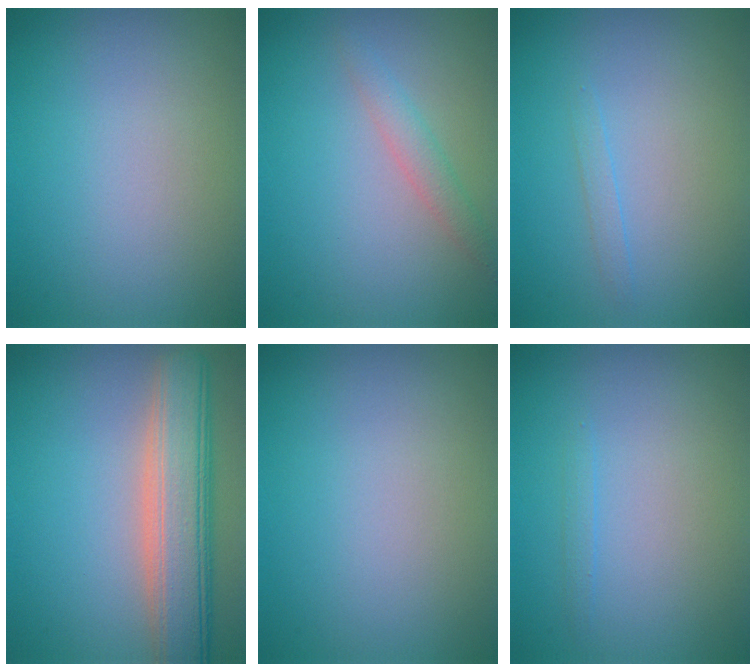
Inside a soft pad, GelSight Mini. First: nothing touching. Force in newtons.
{"total": 1.7, "press": 1.7, "slide": 0.0}
{"total": 0.8, "press": 0.8, "slide": 0.1}
{"total": 7.4, "press": 7.3, "slide": 0.7}
{"total": 0.0}
{"total": 0.6, "press": 0.6, "slide": 0.1}